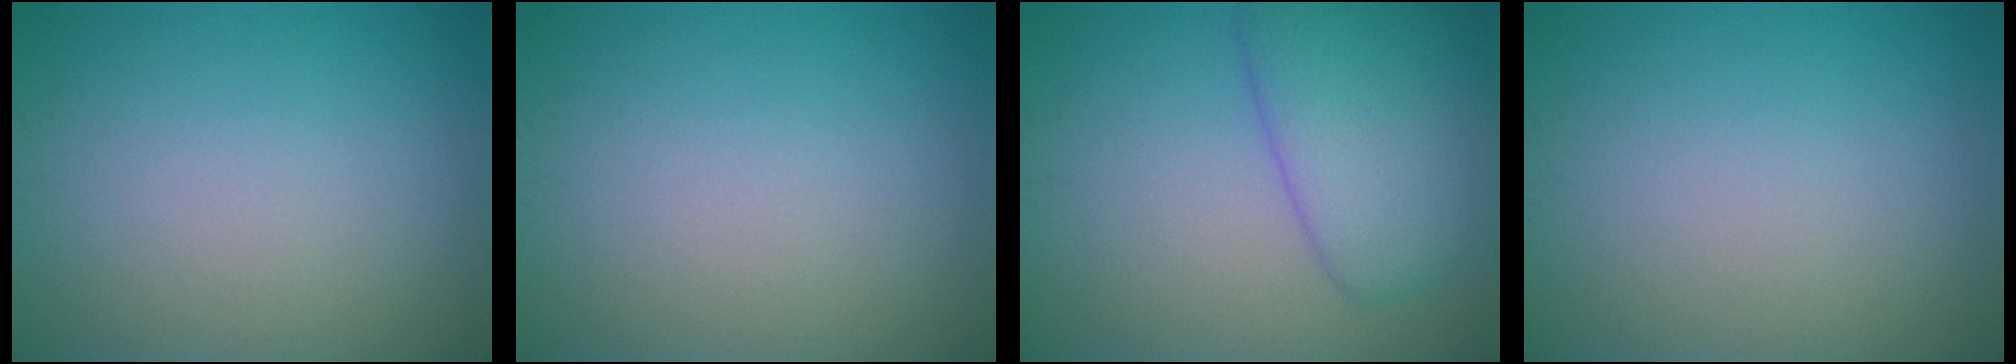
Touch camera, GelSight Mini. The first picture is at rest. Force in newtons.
{"total": 0.0}
{"total": 6.3, "press": 6.3, "slide": 0.2}
{"total": 0.0}